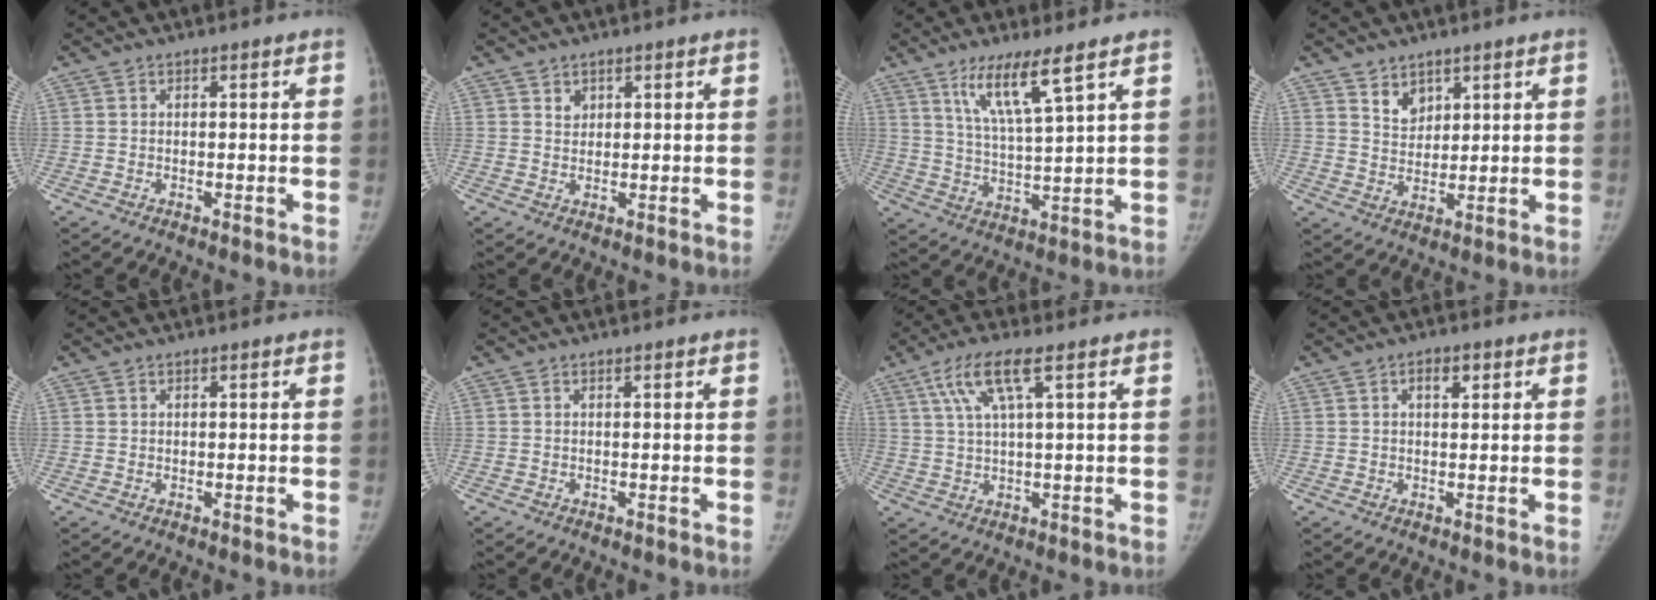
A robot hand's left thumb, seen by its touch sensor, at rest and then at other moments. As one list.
[{"total": 1.8, "force": [1.1, 1.3, 0.4], "torque": [0.007, -0.006, 0.016]}, {"total": 9.4, "force": [5.9, 0.7, 7.4], "torque": [-0.139, -0.037, 0.116]}, {"total": 4.4, "force": [3.0, 2.9, 1.4], "torque": [-0.001, -0.026, 0.060]}, {"total": 0.0}, {"total": 0.0}, {"total": 7.7, "force": [3.5, 1.3, 6.7], "torque": [-0.154, 0.001, 0.072]}, {"total": 3.0, "force": [1.4, 1.5, 2.2], "torque": [-0.027, -0.001, 0.020]}]